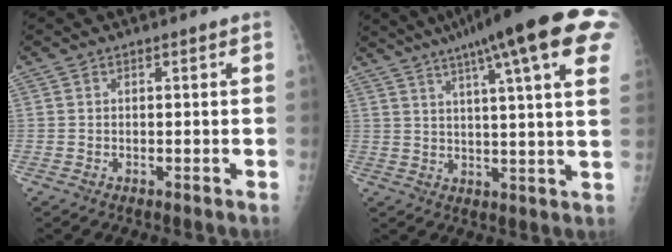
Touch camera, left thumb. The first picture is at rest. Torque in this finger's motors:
{"motor_torque": [4.10, -0.91, 1.95, -0.79, 0.39]}